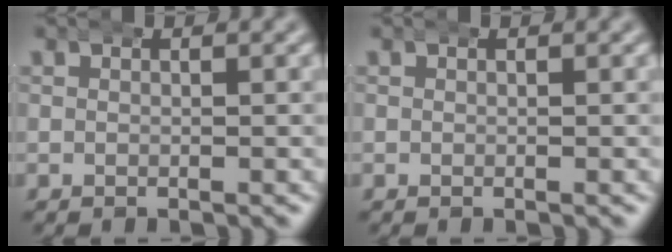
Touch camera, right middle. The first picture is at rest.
{"total": 0.0}